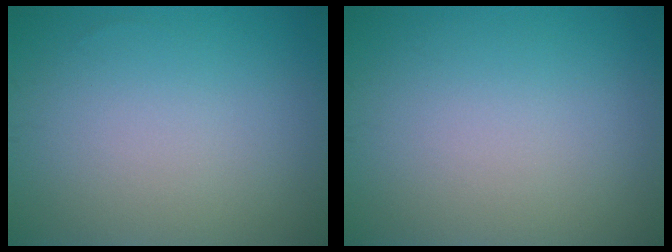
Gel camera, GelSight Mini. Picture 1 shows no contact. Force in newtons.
{"total": 0.0}